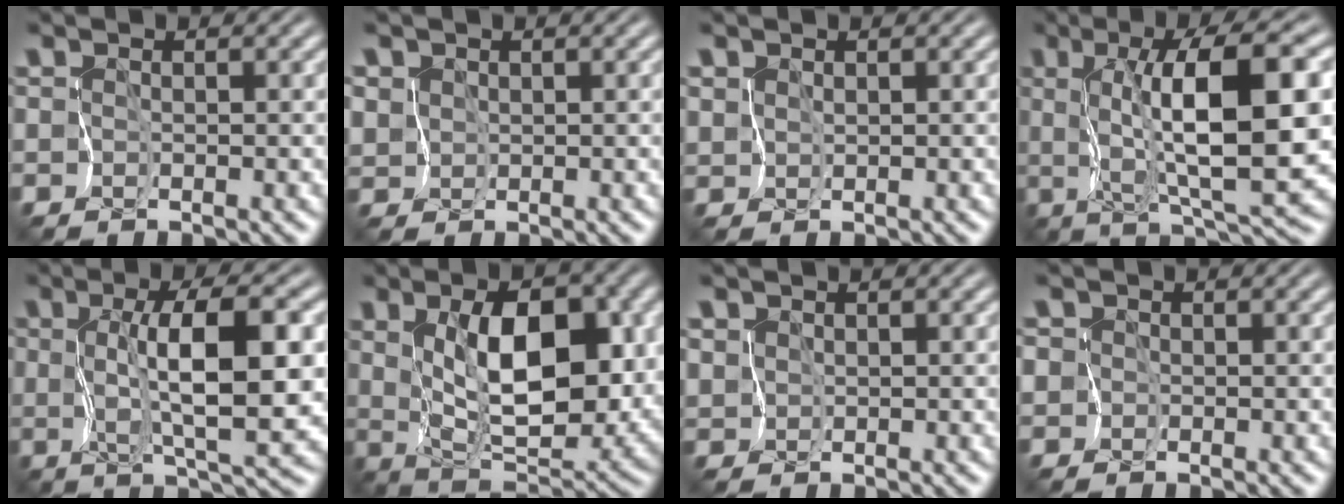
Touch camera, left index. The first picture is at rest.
{"total": 4.3, "force": [2.1, 3.5, 1.4], "torque": [-0.033, 0.031, 0.021]}
{"total": 1.9, "force": [1.2, 1.4, 0.6], "torque": [-0.005, 0.017, 0.014]}
{"total": 10.8, "force": [1.9, 2.1, 10.4], "torque": [-0.144, 0.013, 0.036]}
{"total": 7.8, "force": [1.2, 1.9, 7.4], "torque": [-0.124, 0.003, 0.027]}
{"total": 9.0, "force": [2.0, 4.4, 7.5], "torque": [-0.130, -0.009, 0.048]}
{"total": 3.1, "force": [1.4, 2.5, 1.0], "torque": [-0.015, 0.024, 0.010]}
{"total": 2.7, "force": [-0.1, 2.5, 0.9], "torque": [-0.004, 0.022, -0.034]}